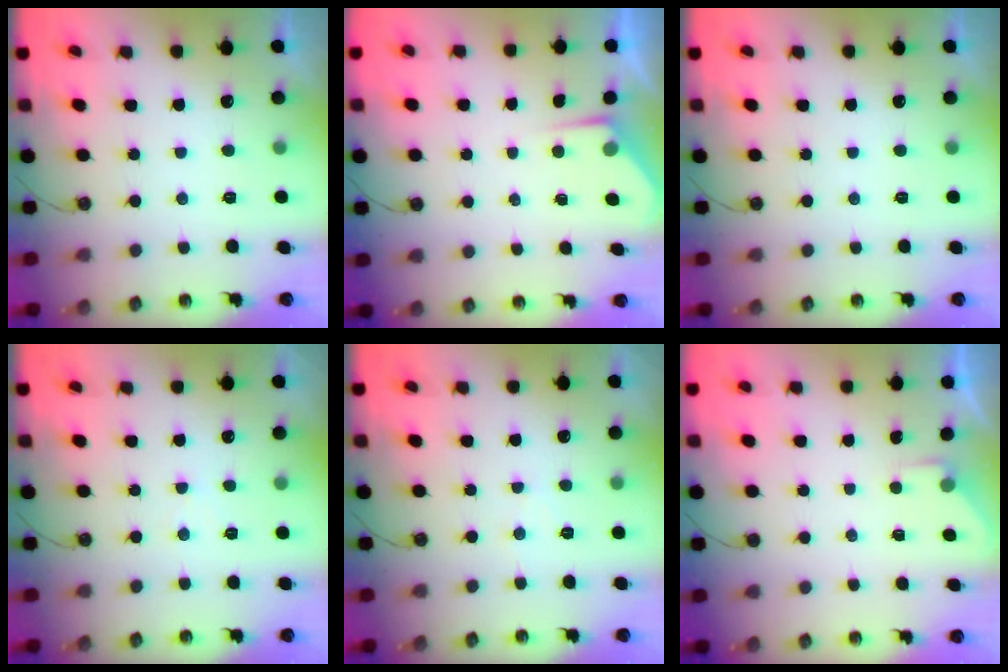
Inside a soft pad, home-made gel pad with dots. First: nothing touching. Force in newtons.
{"total": 3.6, "press": 3.6, "slide": 0.5}
{"total": 0.0}
{"total": 3.2, "press": 3.2, "slide": 0.6}
{"total": 3.4, "press": 3.4, "slide": 0.5}
{"total": 2.6, "press": 2.6, "slide": 0.5}